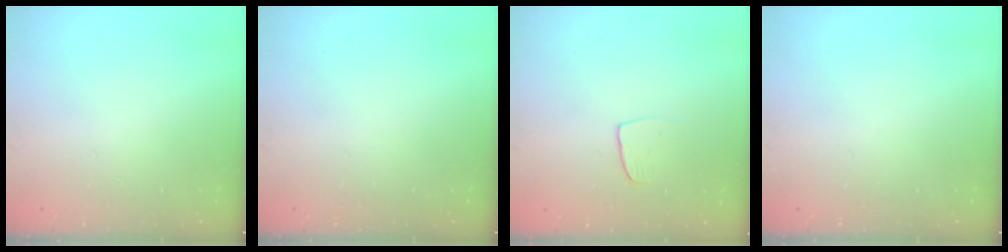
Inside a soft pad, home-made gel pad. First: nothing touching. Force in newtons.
{"total": 0.0}
{"total": 5.5, "press": 5.5, "slide": 0.4}
{"total": 0.0}